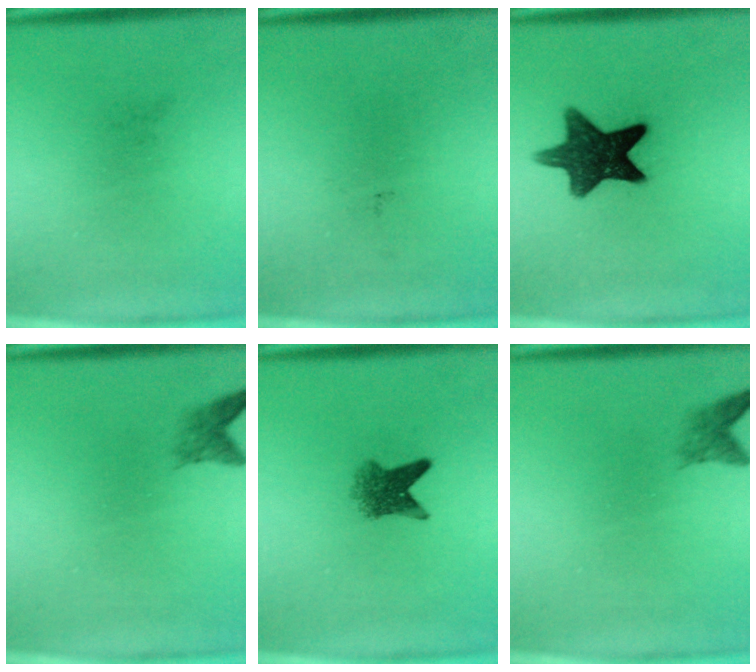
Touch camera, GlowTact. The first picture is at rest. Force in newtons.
{"total": 0.0}
{"total": 12.2}
{"total": 2.0}
{"total": 4.0}
{"total": 2.0}